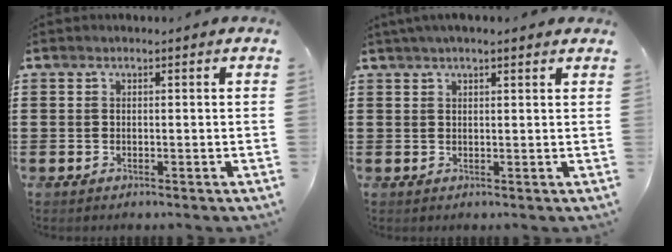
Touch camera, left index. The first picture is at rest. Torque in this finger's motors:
{"motor_torque": [1.47, -0.67, 0.42, -0.02]}